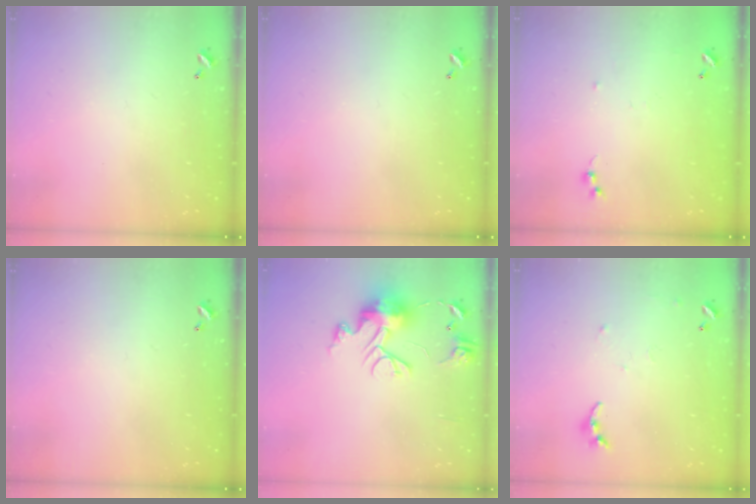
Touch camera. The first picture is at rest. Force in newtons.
{"total": 0.0}
{"total": 5.8, "press": 5.7, "slide": 0.8}
{"total": 0.0}
{"total": 12.0, "press": 11.9, "slide": 1.2}
{"total": 5.7, "press": 5.6, "slide": 0.6}